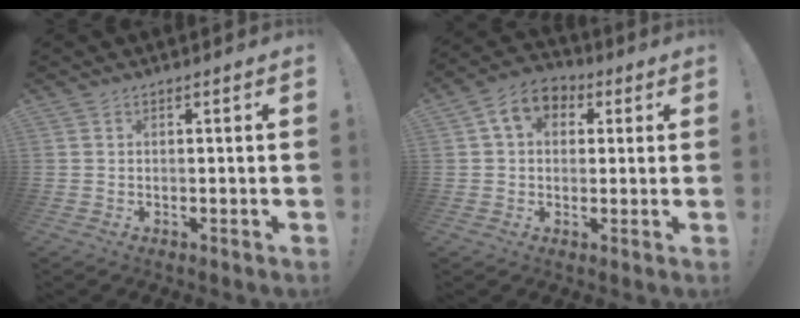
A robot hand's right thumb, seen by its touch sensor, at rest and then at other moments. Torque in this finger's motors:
{"motor_torque": [1.28, 1.15, 0.58, 0.16, 0.01]}